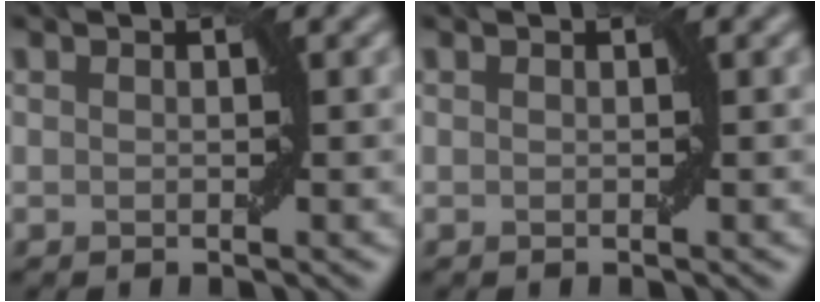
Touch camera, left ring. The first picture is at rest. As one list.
[{"total": 0.0}]